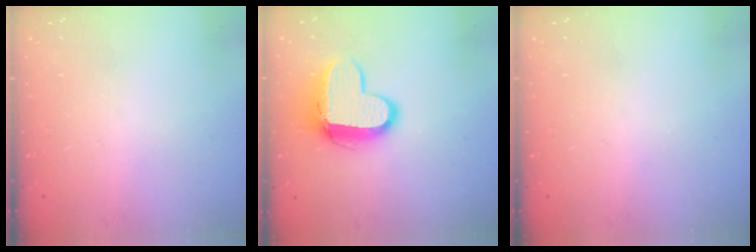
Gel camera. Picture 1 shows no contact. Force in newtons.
{"total": 11.4, "press": 11.4, "slide": 1.1}
{"total": 0.0}